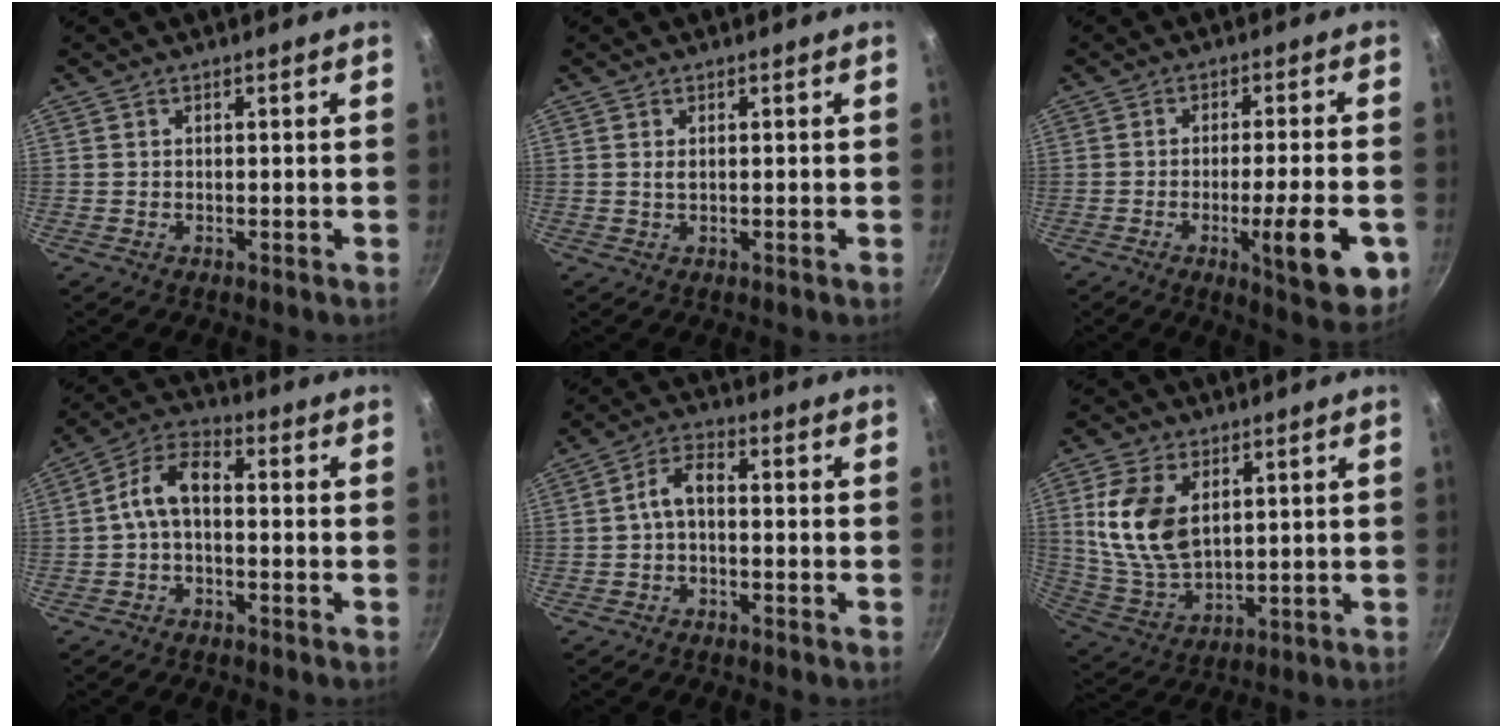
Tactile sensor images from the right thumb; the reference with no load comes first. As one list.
[{"total": 1.0, "force": [0.2, 0.3, 0.9], "torque": [-0.017, -0.001, 0.002]}, {"total": 13.0, "force": [-4.2, 2.6, 12.0], "torque": [-0.154, 0.007, -0.057]}, {"total": 7.0, "force": [-1.2, 3.8, 5.8], "torque": [-0.109, 0.038, -0.031]}, {"total": 4.5, "force": [-1.0, 2.3, 3.7], "torque": [-0.071, 0.028, -0.025]}, {"total": 13.0, "force": [3.6, 7.8, 9.7], "torque": [-0.185, -0.021, 0.082]}]